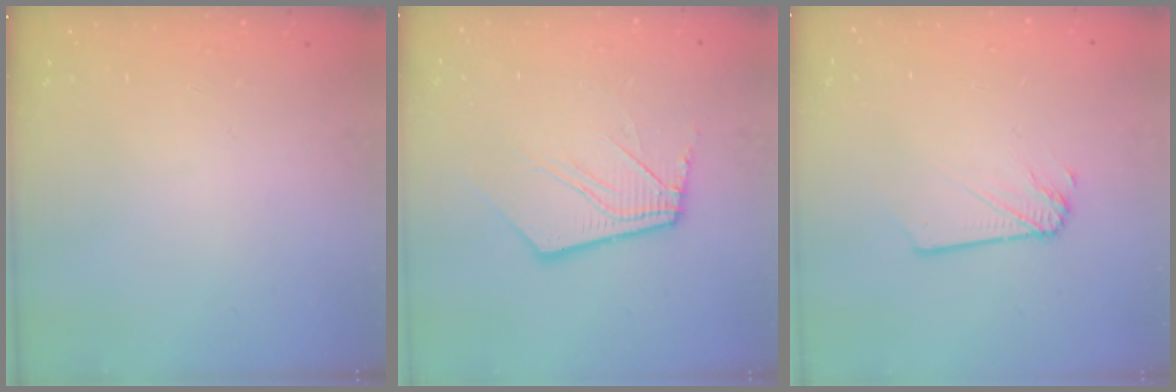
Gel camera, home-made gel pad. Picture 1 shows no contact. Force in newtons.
{"total": 11.1, "press": 11.0, "slide": 1.5}
{"total": 2.2, "press": 2.2, "slide": 0.1}